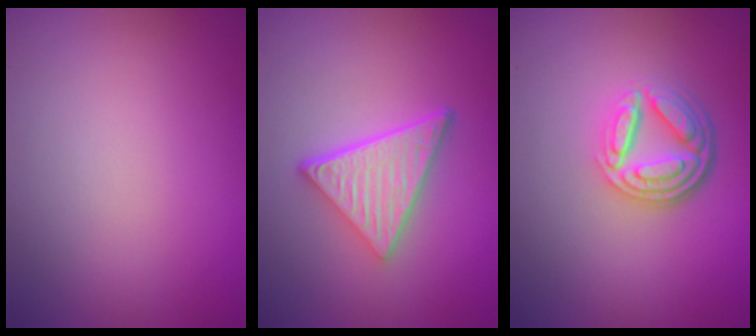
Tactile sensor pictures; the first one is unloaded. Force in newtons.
{"total": 5.2, "press": 3.7, "slide": 3.6}
{"total": 5.1, "press": 3.6, "slide": 3.6}